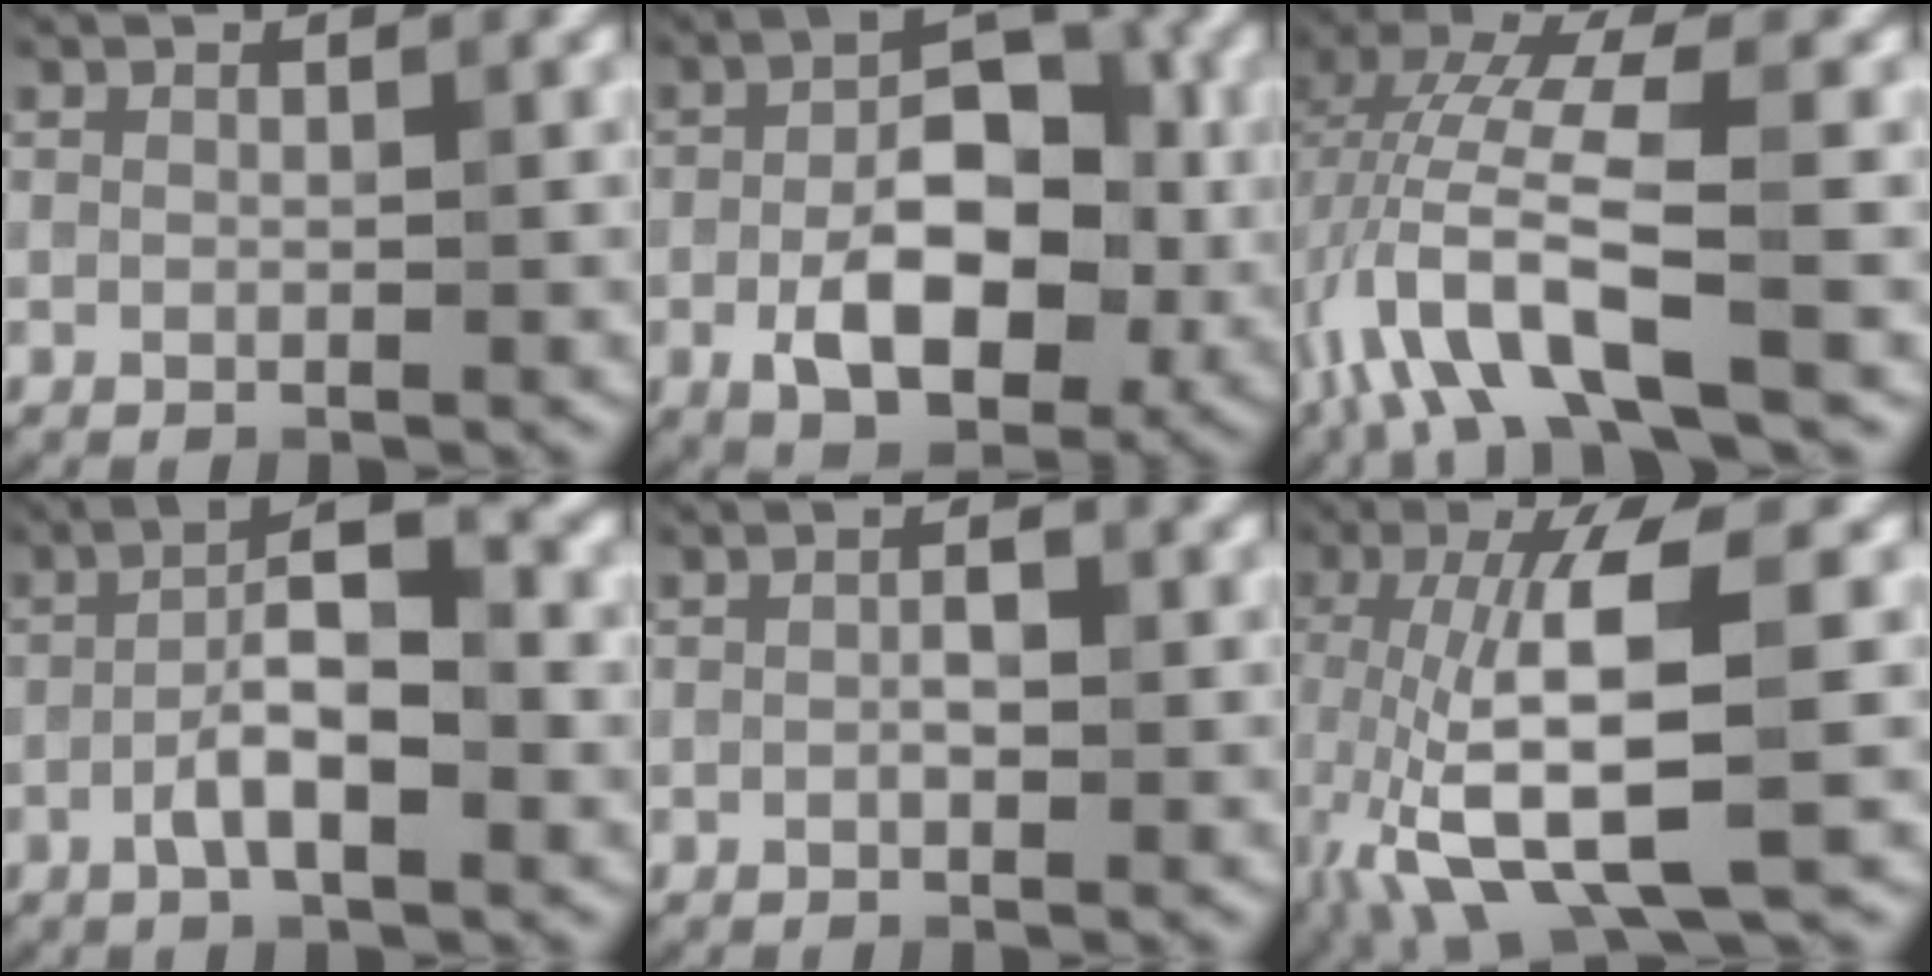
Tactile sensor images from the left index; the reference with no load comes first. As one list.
[{"total": 9.3, "force": [-2.0, 4.9, 7.7], "torque": [-0.121, 0.005, -0.036]}, {"total": 8.3, "force": [-3.4, 2.1, 7.3], "torque": [-0.151, 0.015, -0.071]}, {"total": 6.1, "force": [-1.5, 1.8, 5.6], "torque": [-0.099, 0.013, -0.034]}, {"total": 1.4, "force": [-0.1, 0.6, 1.2], "torque": [-0.022, 0.000, -0.002]}, {"total": 9.9, "force": [-1.4, 2.8, 9.4], "torque": [-0.182, 0.000, -0.025]}]